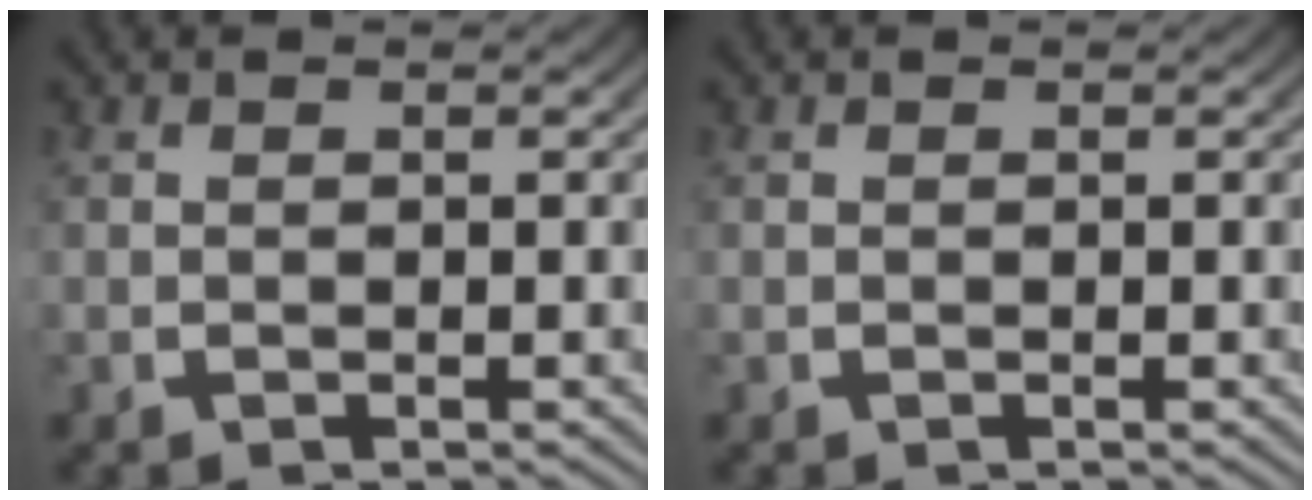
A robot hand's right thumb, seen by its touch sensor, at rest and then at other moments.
{"total": 0.0}